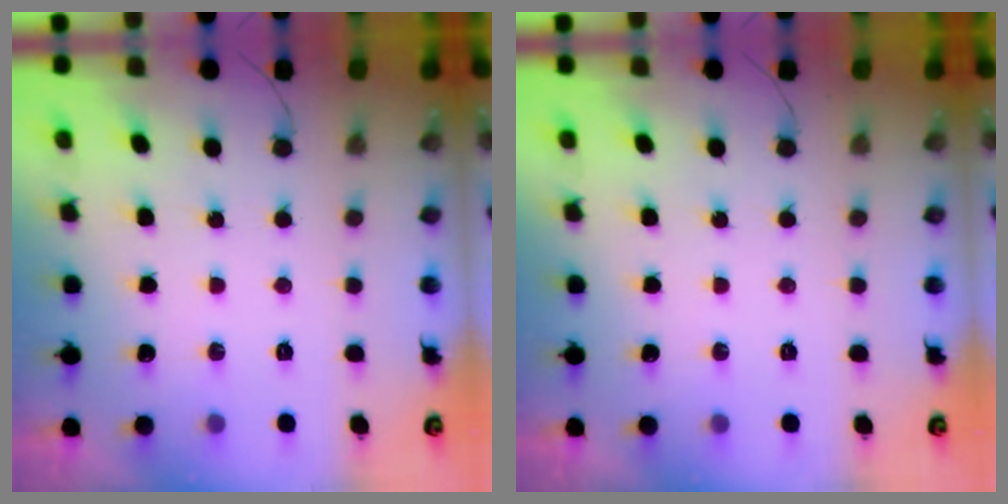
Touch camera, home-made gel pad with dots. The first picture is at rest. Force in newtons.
{"total": 0.0}